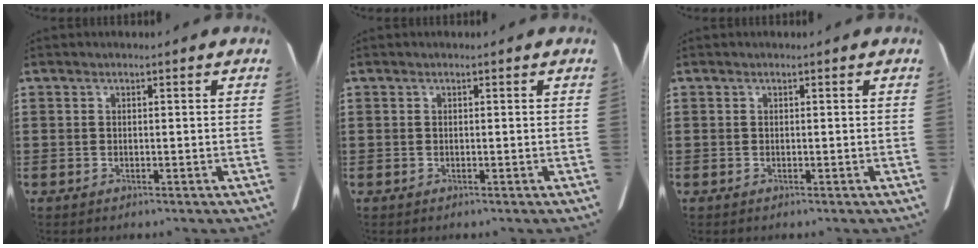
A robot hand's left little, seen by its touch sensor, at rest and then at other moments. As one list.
[{"total": 0.0}, {"total": 0.0}]